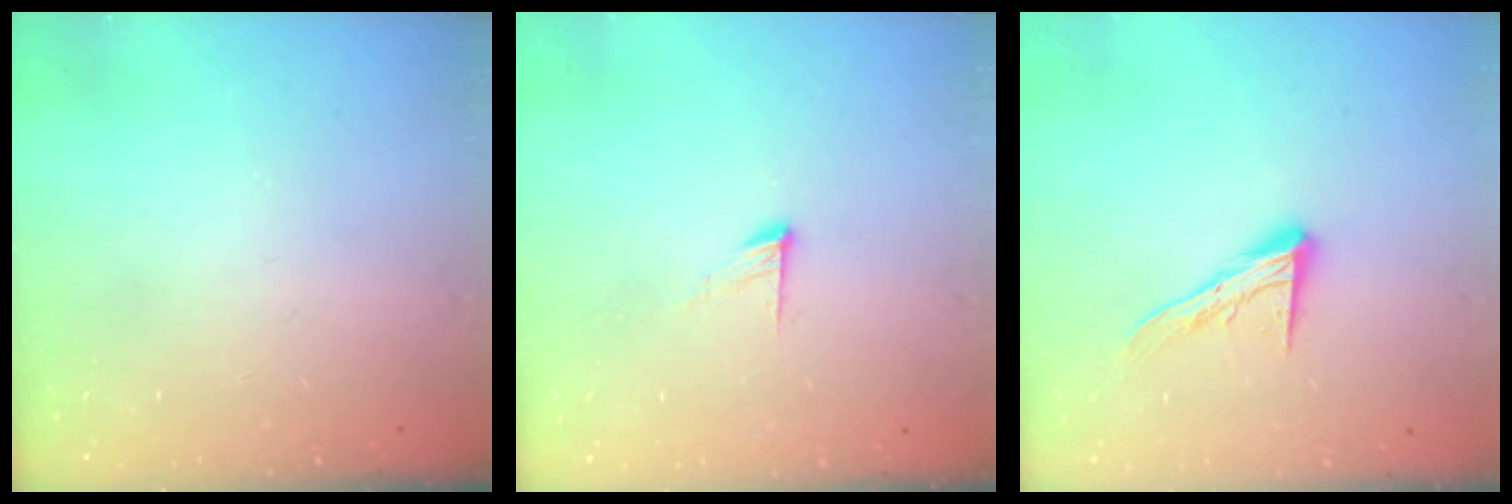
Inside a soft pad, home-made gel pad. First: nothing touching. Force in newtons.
{"total": 6.8, "press": 6.8, "slide": 0.6}
{"total": 12.0, "press": 12.0, "slide": 1.0}